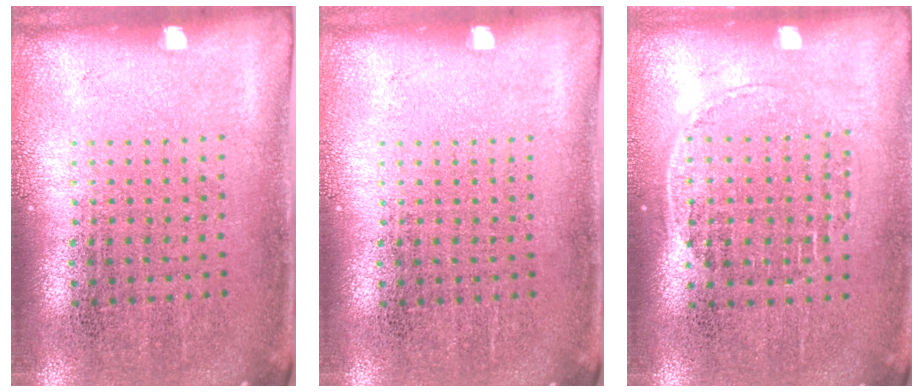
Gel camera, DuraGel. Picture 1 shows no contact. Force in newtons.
{"total": 0.0}
{"total": 1.2, "press": 1.0, "slide": 0.7}